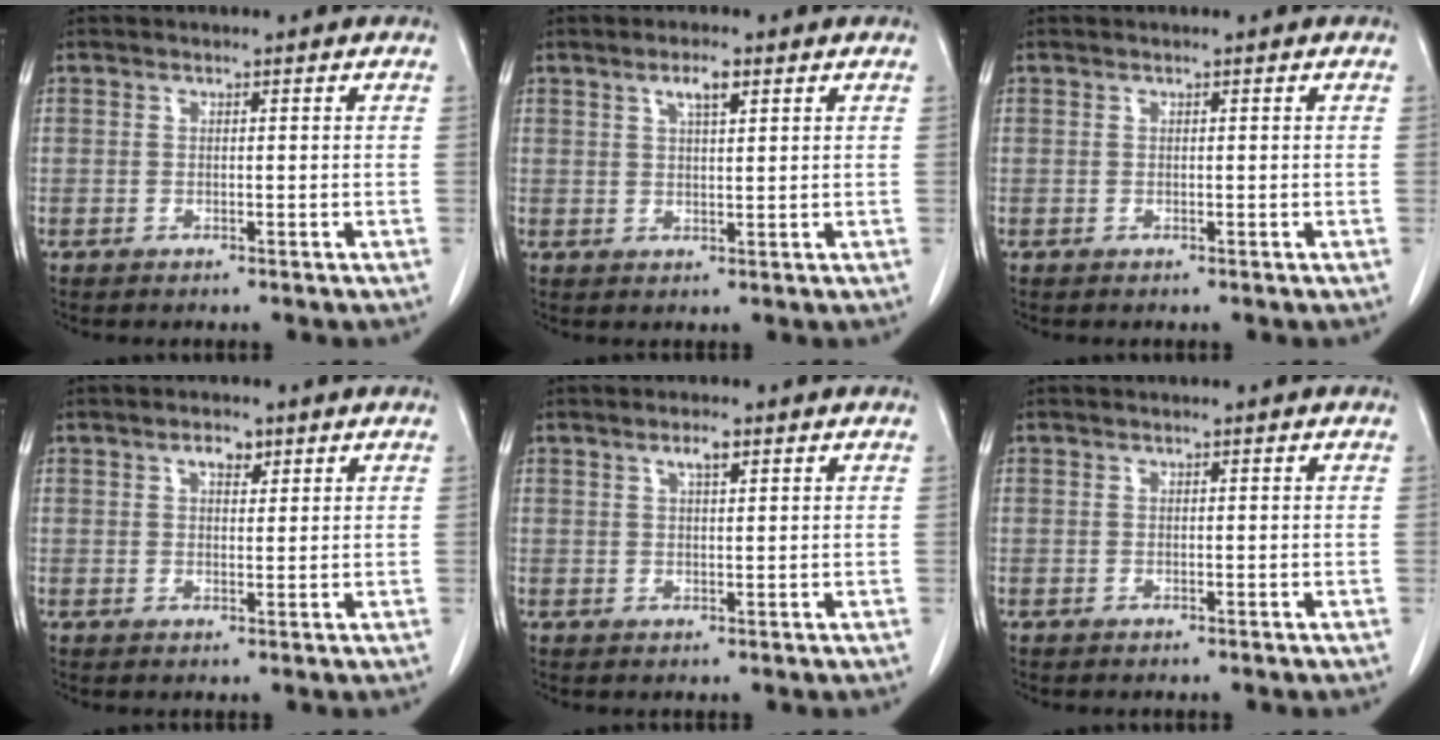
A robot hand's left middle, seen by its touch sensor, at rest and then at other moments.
{"total": 3.2, "force": [1.8, 0.6, 2.6], "torque": [-0.049, 0.002, 0.032]}
{"total": 0.0}
{"total": 2.5, "force": [1.4, 1.2, 1.6], "torque": [-0.028, 0.003, 0.024]}
{"total": 2.2, "force": [1.3, 0.5, 1.8], "torque": [-0.034, 0.003, 0.023]}
{"total": 0.0}